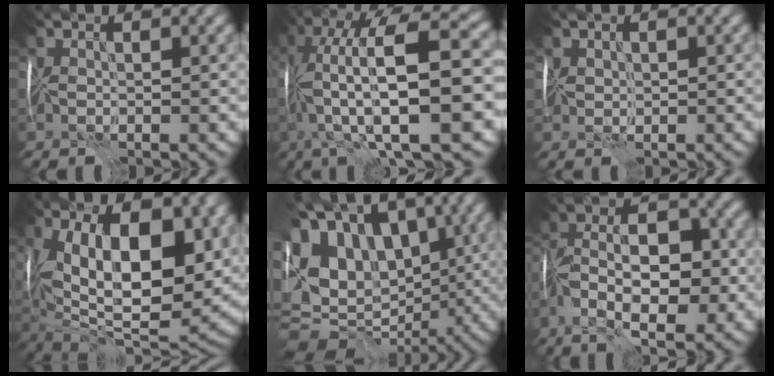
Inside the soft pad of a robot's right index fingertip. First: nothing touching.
{"total": 14.7, "force": [-0.7, 4.2, 14.0], "torque": [-0.251, 0.029, -0.001]}
{"total": 0.6, "force": [0.5, 0.3, -0.2], "torque": [0.002, 0.003, 0.016]}
{"total": 16.7, "force": [3.2, 8.1, 14.3], "torque": [-0.197, 0.002, 0.065]}
{"total": 16.4, "force": [3.7, 11.7, 10.8], "torque": [-0.217, 0.018, 0.076]}
{"total": 9.1, "force": [-3.2, 4.0, 7.5], "torque": [-0.121, 0.019, -0.064]}